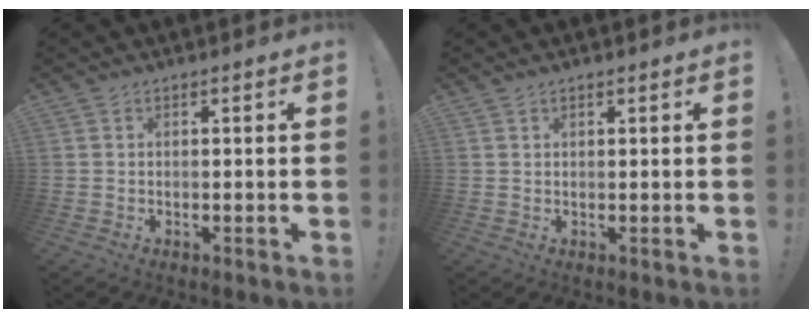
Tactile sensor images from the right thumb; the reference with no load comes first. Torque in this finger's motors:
{"motor_torque": [-0.37, 0.03, -0.21, 0.13, 0.03]}